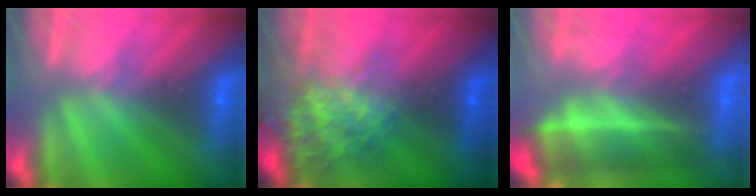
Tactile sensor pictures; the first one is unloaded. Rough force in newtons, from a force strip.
{"total": 7.3}
{"total": 7.6}